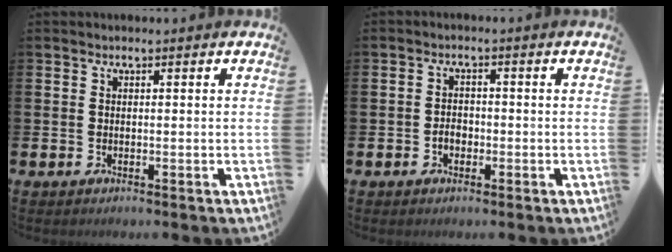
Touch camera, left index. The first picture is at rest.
{"total": 1.9, "force": [-0.7, 1.5, 1.1], "torque": [-0.008, 0.000, -0.019]}